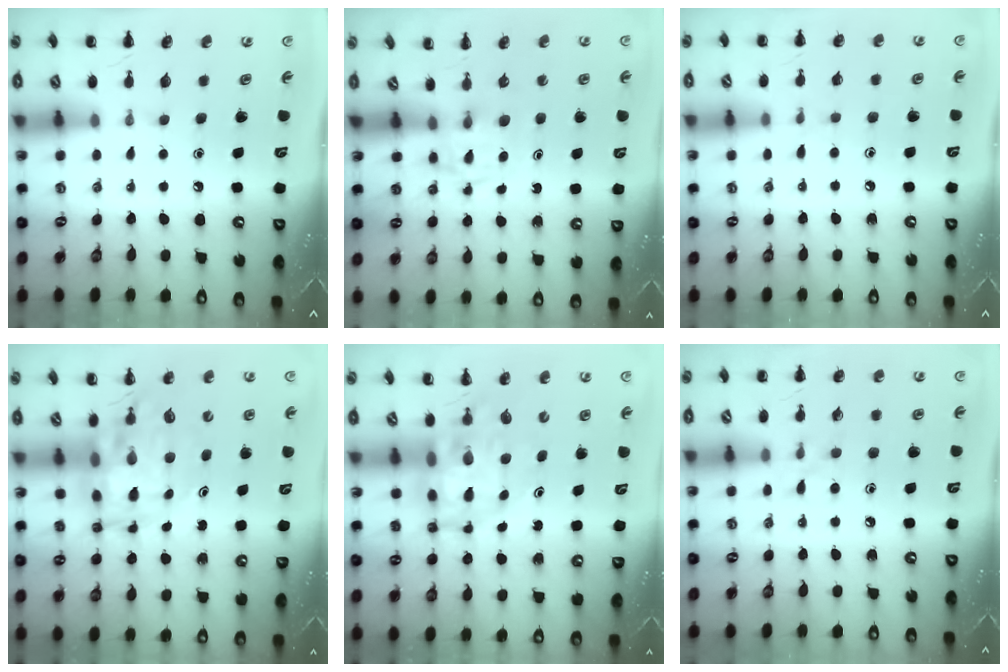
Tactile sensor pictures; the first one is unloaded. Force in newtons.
{"total": 3.1, "press": 2.8, "slide": 1.3}
{"total": 4.2, "press": 3.8, "slide": 1.8}
{"total": 8.5, "press": 8.1, "slide": 2.7}
{"total": 8.2, "press": 7.8, "slide": 2.4}
{"total": 5.4, "press": 5.0, "slide": 2.0}